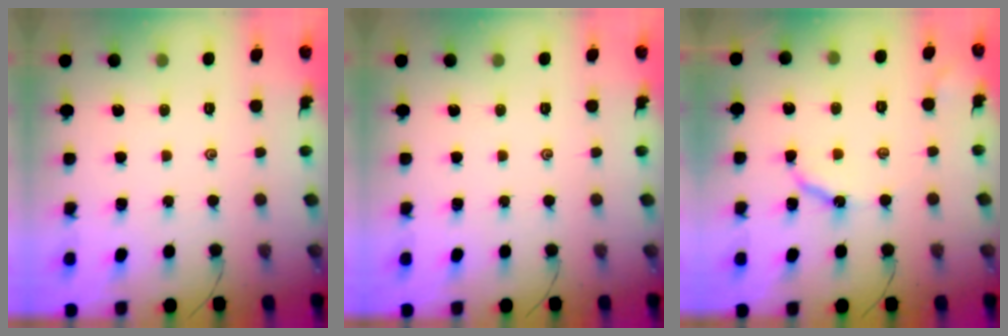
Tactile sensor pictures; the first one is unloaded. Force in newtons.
{"total": 0.0}
{"total": 6.3, "press": 6.3, "slide": 0.4}